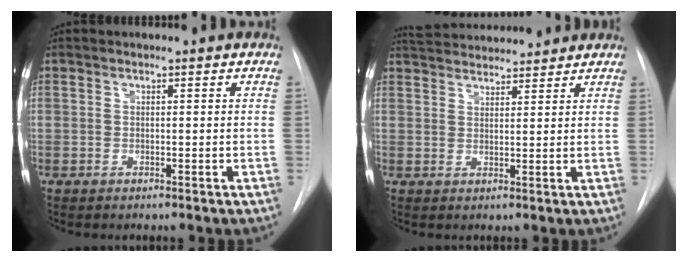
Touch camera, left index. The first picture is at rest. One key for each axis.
{"total": 10.6, "fx": 10.1, "fy": 1.6, "fz": 2.8, "tx": -0.048, "ty": 0.029, "tz": 0.150}